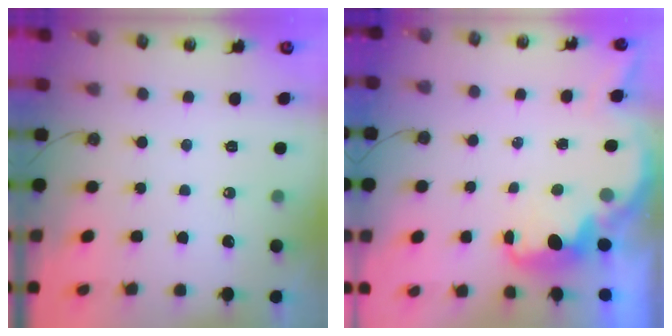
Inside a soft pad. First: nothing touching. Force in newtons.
{"total": 2.5, "press": 2.4, "slide": 0.7}